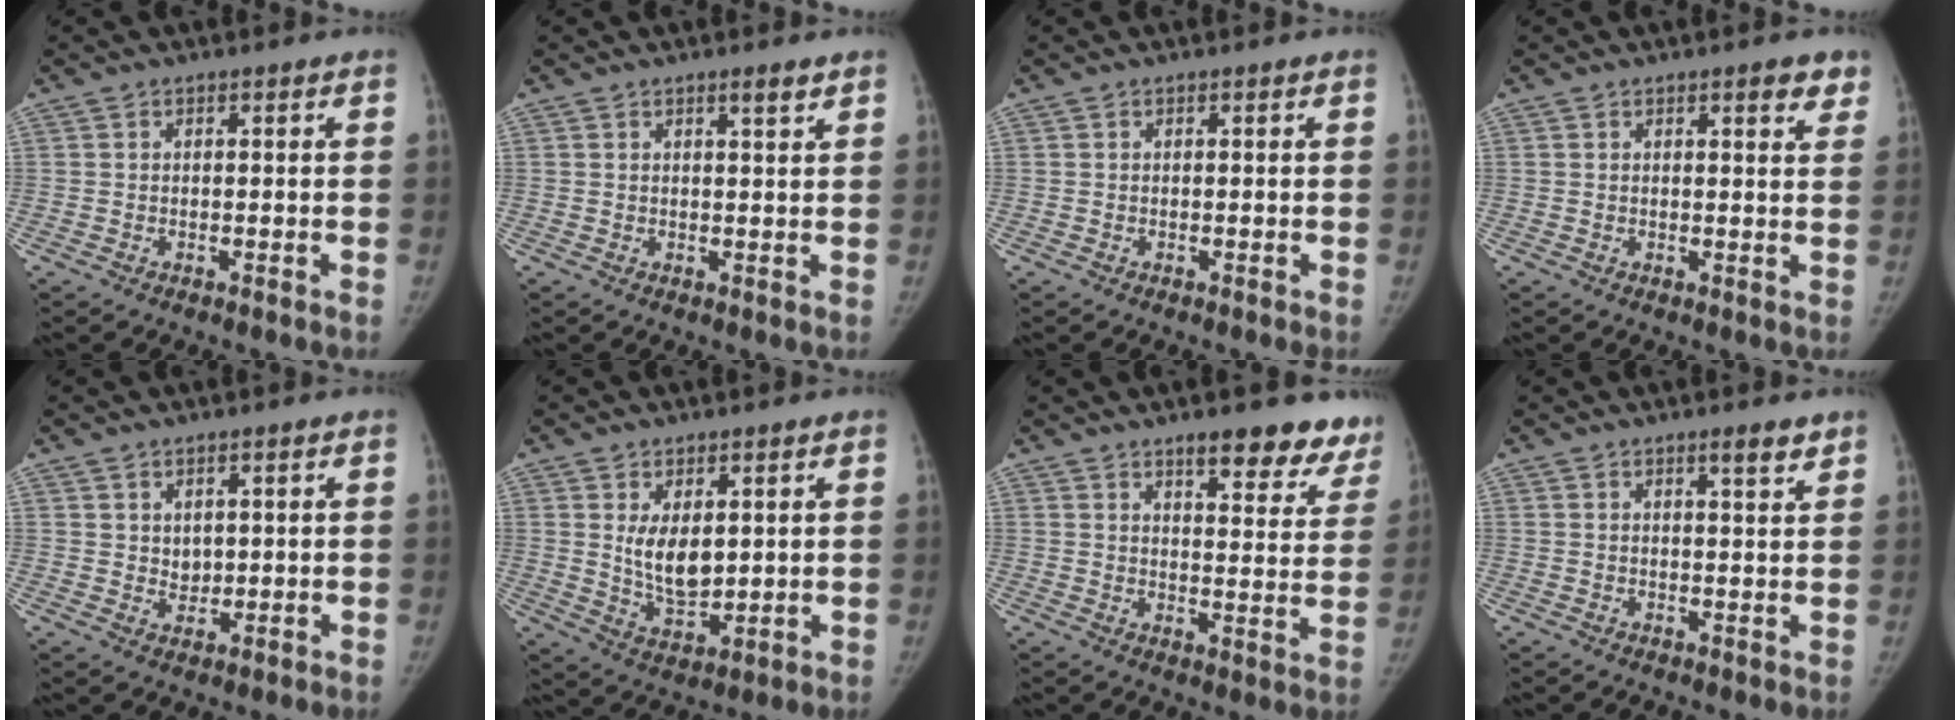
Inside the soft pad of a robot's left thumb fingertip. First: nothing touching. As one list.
[{"total": 2.0, "force": [1.4, 0.2, 1.3], "torque": [-0.020, -0.010, 0.023]}, {"total": 0.0}, {"total": 3.9, "force": [2.5, 1.3, 2.7], "torque": [-0.017, -0.011, 0.027]}, {"total": 2.5, "force": [1.0, 2.1, 1.1], "torque": [-0.004, -0.011, 0.025]}, {"total": 7.8, "force": [1.7, 4.4, 6.1], "torque": [-0.082, -0.024, 0.048]}, {"total": 12.8, "force": [10.0, 4.4, 6.7], "torque": [-0.023, -0.055, 0.110]}, {"total": 3.2, "force": [2.3, 0.5, 2.2], "torque": [-0.026, -0.017, 0.034]}]